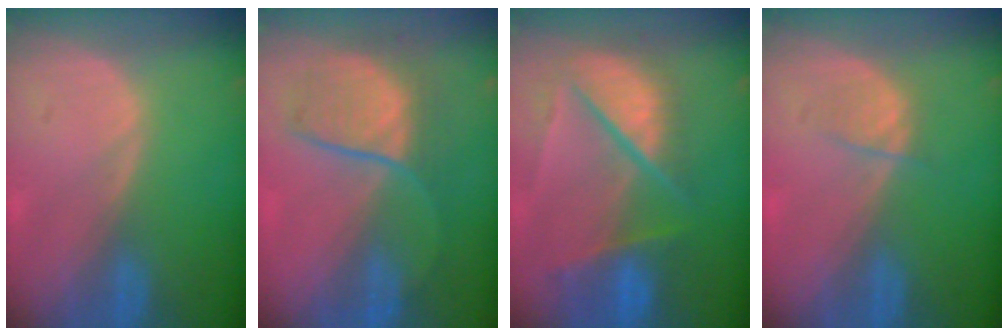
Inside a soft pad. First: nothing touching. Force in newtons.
{"total": 7.4, "press": 7.4, "slide": 0.2}
{"total": 10.4, "press": 8.6, "slide": 5.8}
{"total": 1.9, "press": 1.9, "slide": 0.4}